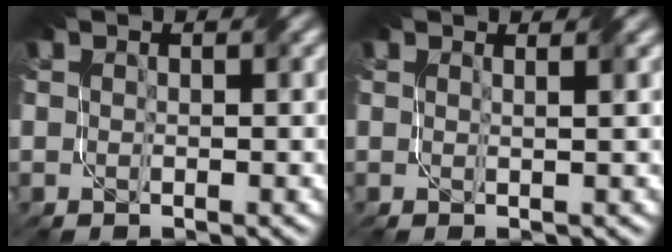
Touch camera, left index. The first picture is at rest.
{"total": 1.6, "force": [1.3, -0.1, 0.9], "torque": [0.002, 0.008, -0.002]}